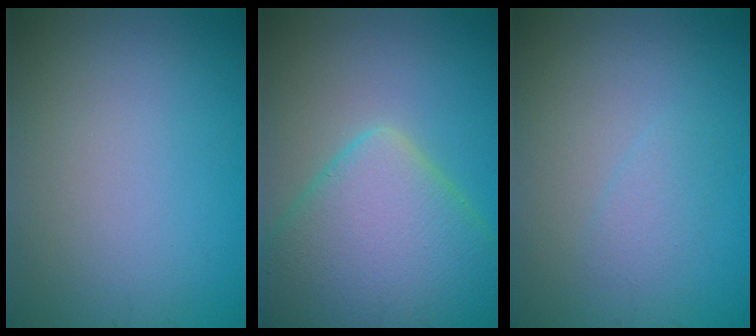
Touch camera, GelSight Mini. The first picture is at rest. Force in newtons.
{"total": 10.4, "press": 10.4, "slide": 0.6}
{"total": 1.3, "press": 1.3, "slide": 0.2}